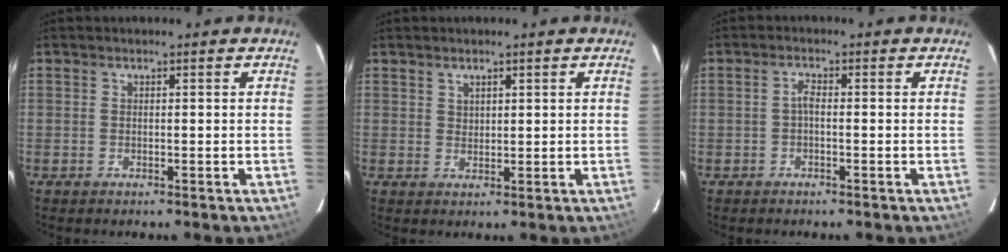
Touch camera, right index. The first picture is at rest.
{"total": 1.9, "force": [1.3, 1.1, 0.7], "torque": [-0.006, 0.003, 0.025]}
{"total": 1.4, "force": [-0.5, 0.5, 1.3], "torque": [-0.025, 0.007, -0.011]}